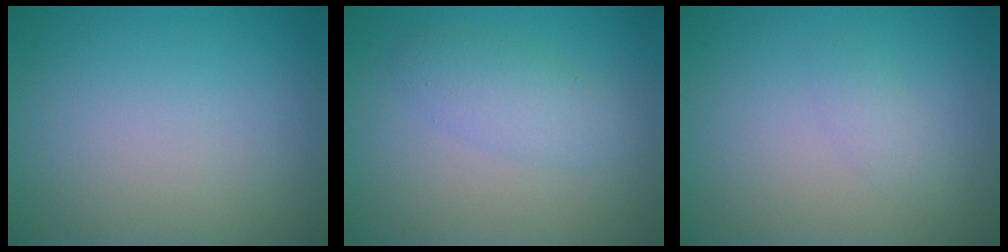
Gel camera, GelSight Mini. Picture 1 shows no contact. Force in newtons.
{"total": 2.4, "press": 2.4, "slide": 0.1}
{"total": 1.1, "press": 1.1, "slide": 0.0}